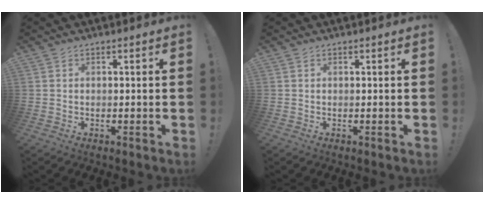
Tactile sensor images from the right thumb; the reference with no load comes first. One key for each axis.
{"total": 0.0}